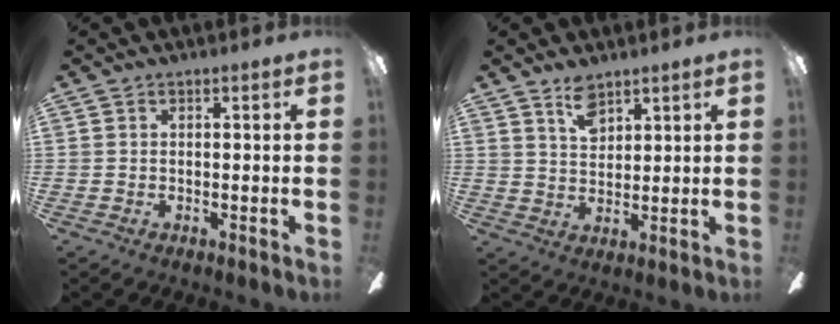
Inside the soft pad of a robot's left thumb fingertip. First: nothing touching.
{"total": 5.9, "force": [4.4, 2.9, 2.7], "torque": [-0.040, -0.017, 0.077]}